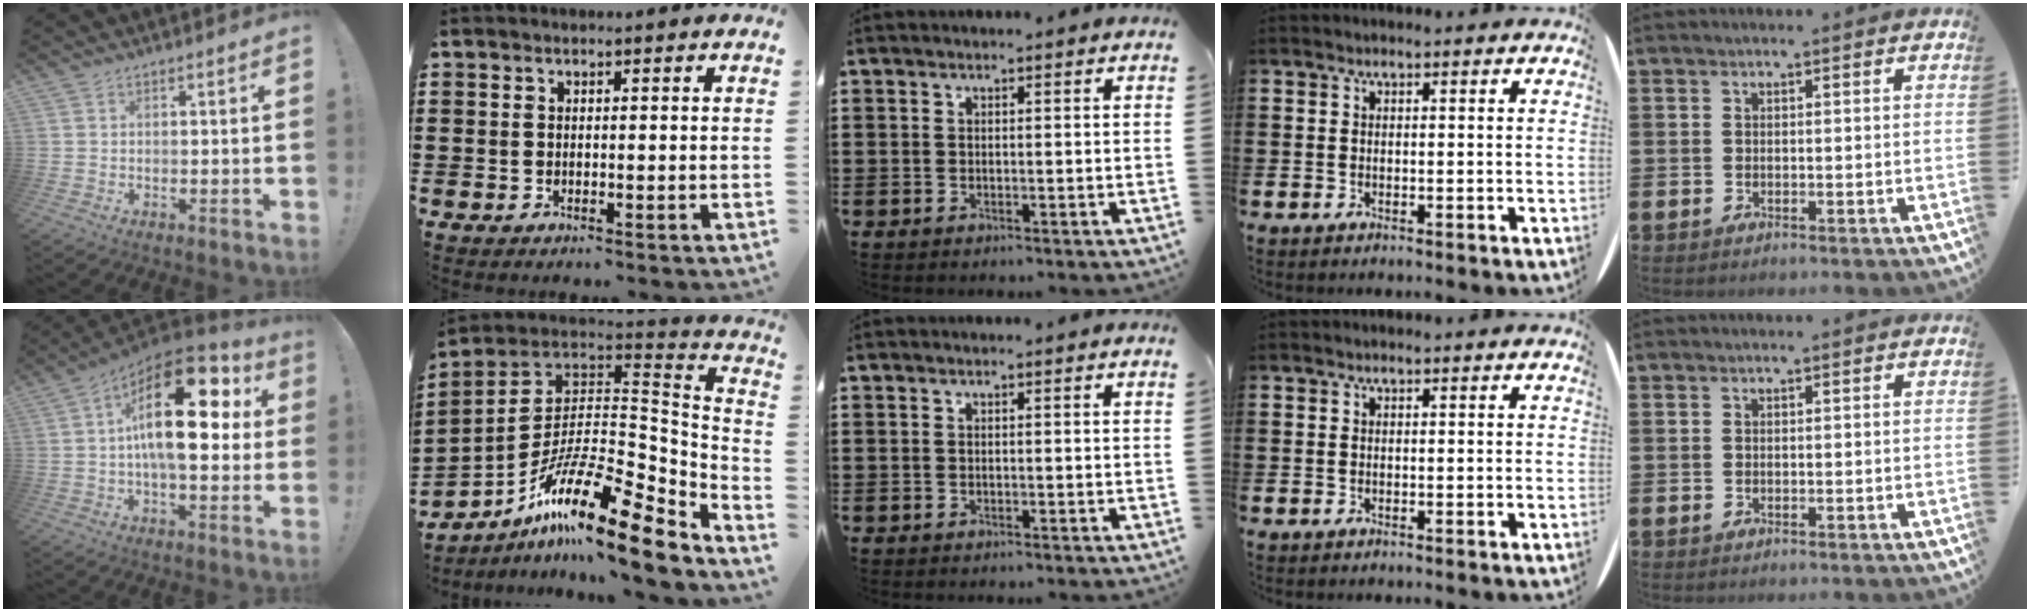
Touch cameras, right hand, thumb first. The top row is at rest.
{"thumb": {"total": 24.1, "force": [4.1, 11.6, 20.8], "torque": [-0.325, -0.012, 0.067]}, "index": {"total": 18.7, "force": [-11.9, 4.4, 13.8], "torque": [-0.237, 0.020, -0.213]}}